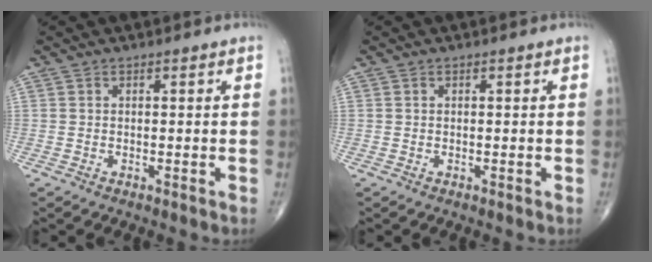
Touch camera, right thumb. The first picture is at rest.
{"total": 0.0}